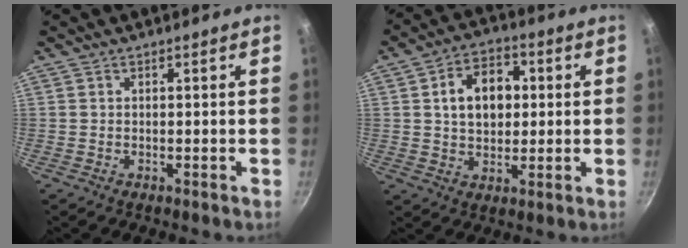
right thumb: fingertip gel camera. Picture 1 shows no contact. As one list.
[{"total": 10.8, "force": [1.7, 7.6, 7.4], "torque": [-0.086, 0.011, 0.021]}]